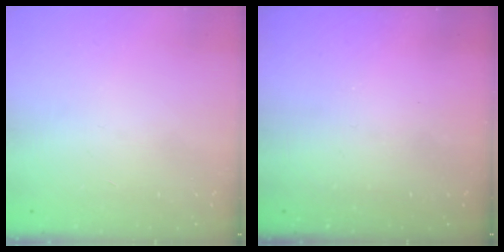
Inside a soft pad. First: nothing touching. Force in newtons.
{"total": 0.0}